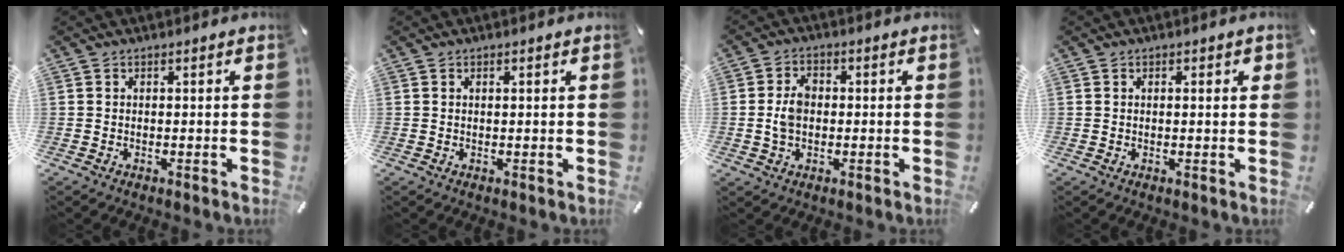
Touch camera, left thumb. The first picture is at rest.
{"total": 0.6, "force": [0.2, 0.2, 0.5], "torque": [-0.010, 0.001, 0.004]}
{"total": 5.5, "force": [-0.3, 4.0, 3.7], "torque": [-0.068, 0.006, -0.008]}
{"total": 1.0, "force": [0.3, 0.4, 0.9], "torque": [-0.010, 0.000, 0.002]}